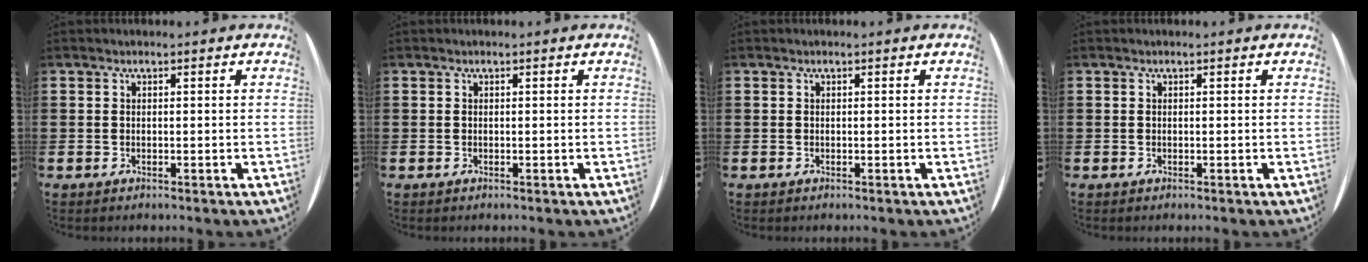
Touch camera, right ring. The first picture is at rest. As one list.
[{"total": 0.0}, {"total": 0.0}, {"total": 0.0}]